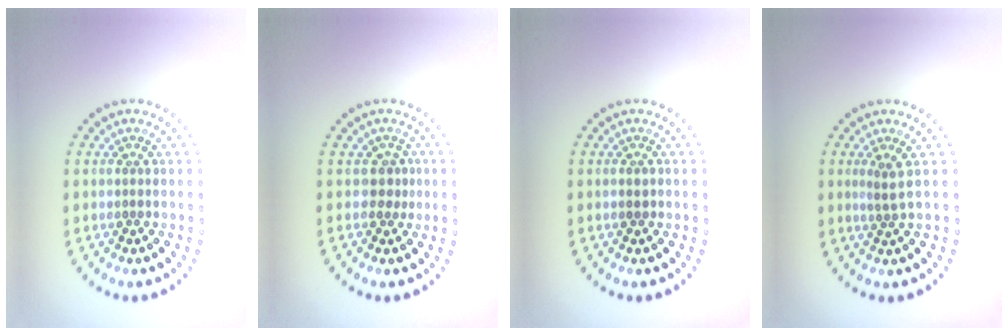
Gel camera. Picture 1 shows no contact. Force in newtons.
{"total": 1.7, "press": 1.3, "slide": 1.1}
{"total": 0.8, "press": 0.7, "slide": 0.4}
{"total": 1.3, "press": 1.0, "slide": 0.9}